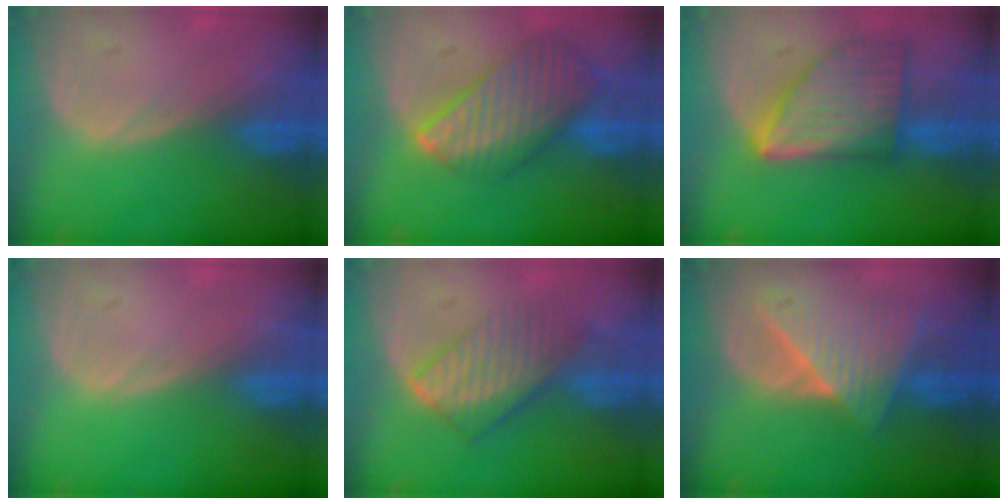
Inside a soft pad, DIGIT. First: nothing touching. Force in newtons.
{"total": 9.7, "press": 8.5, "slide": 4.7}
{"total": 9.3, "press": 9.3, "slide": 0.5}
{"total": 0.0}
{"total": 6.6, "press": 6.3, "slide": 1.9}
{"total": 7.7, "press": 7.6, "slide": 1.2}